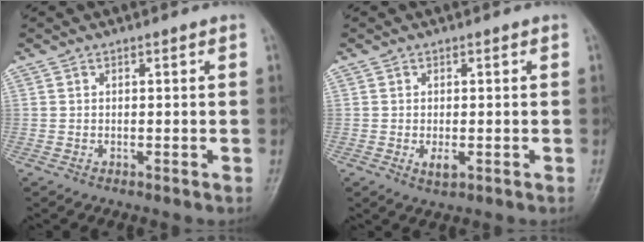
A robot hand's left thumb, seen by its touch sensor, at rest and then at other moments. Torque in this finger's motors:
{"motor_torque": [-0.15, 0.23, -0.04, 0.12, 0.01]}